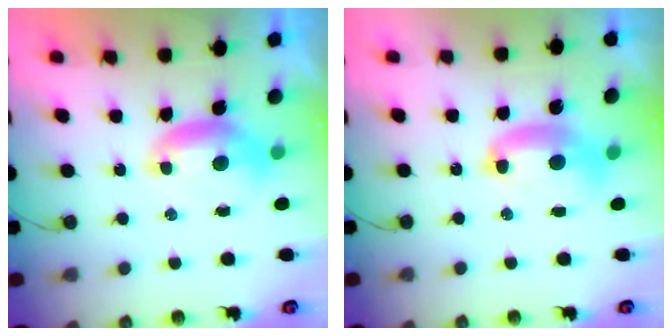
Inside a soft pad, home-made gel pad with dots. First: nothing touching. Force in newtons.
{"total": 3.1, "press": 3.1, "slide": 0.2}